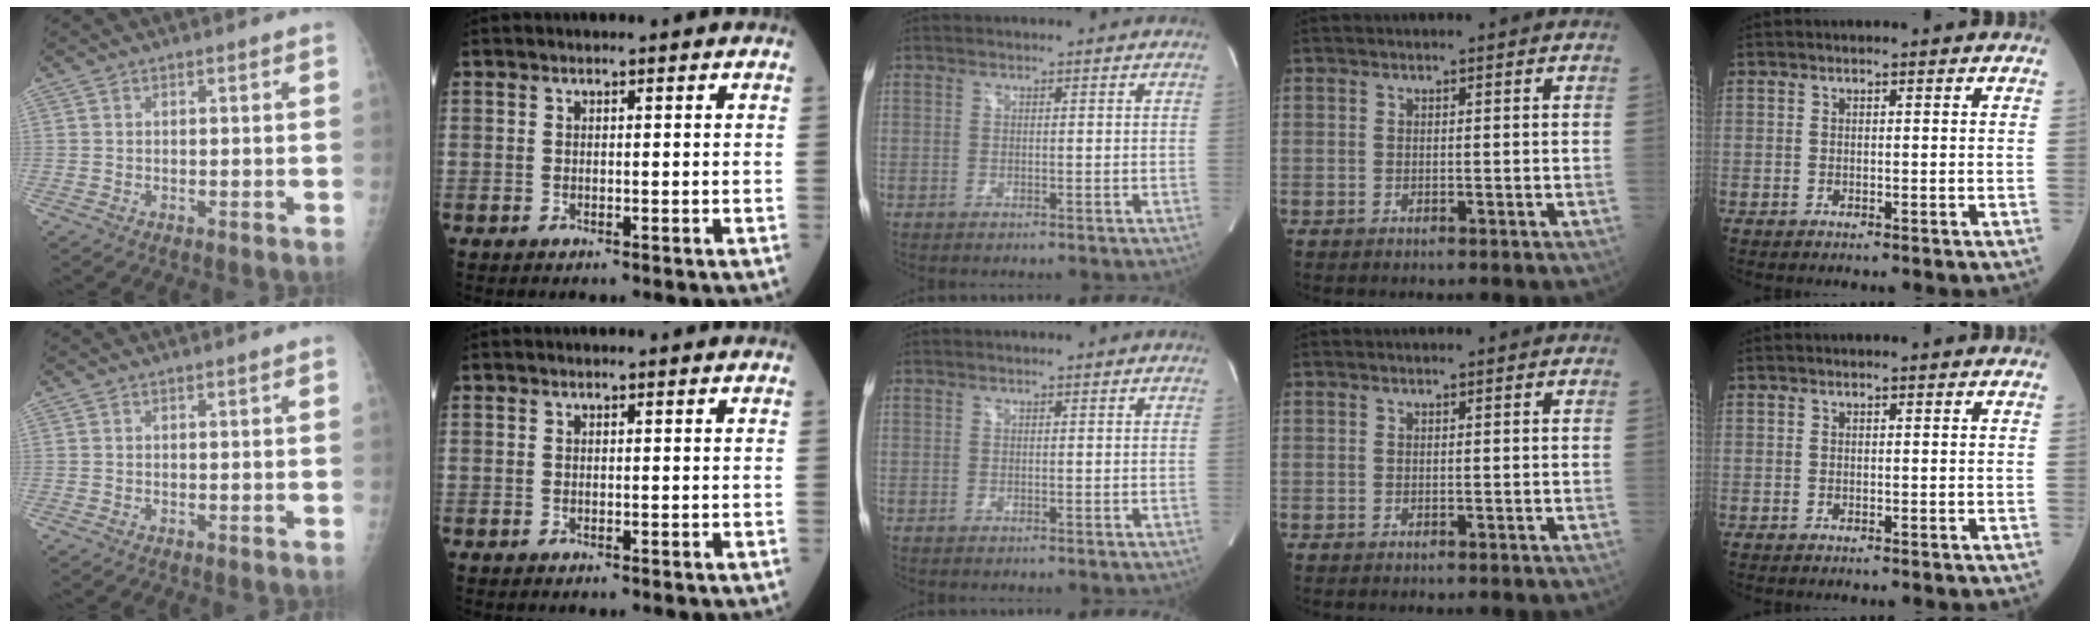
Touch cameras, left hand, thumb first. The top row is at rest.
{}